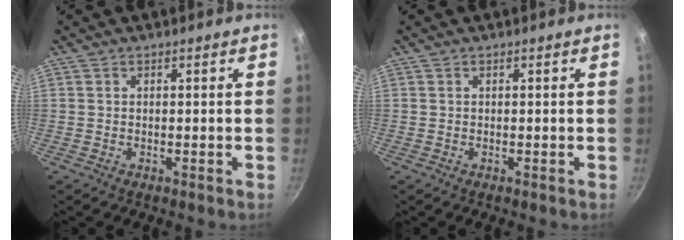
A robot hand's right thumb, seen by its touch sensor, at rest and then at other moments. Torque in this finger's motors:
{"motor_torque": [0.00, 0.00, 0.18, 0.14, 0.00]}